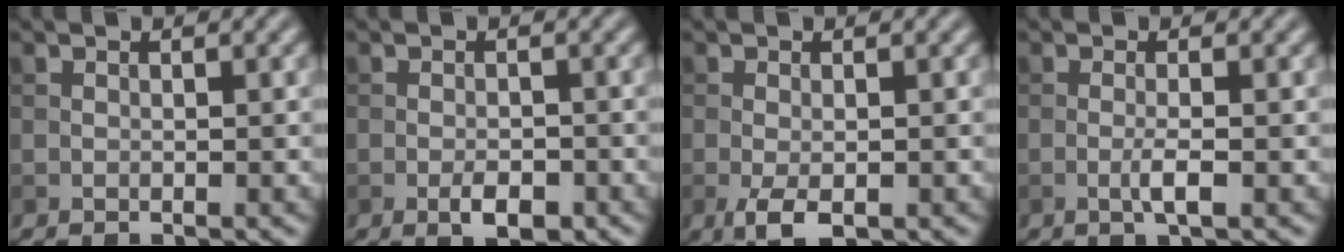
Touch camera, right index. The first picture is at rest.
{"total": 2.6, "force": [-1.2, 1.1, 2.0], "torque": [-0.034, -0.002, -0.019]}
{"total": 3.1, "force": [-1.3, 1.3, 2.5], "torque": [-0.050, -0.009, -0.021]}
{"total": 1.8, "force": [-0.5, 0.2, 1.7], "torque": [-0.035, -0.001, -0.013]}